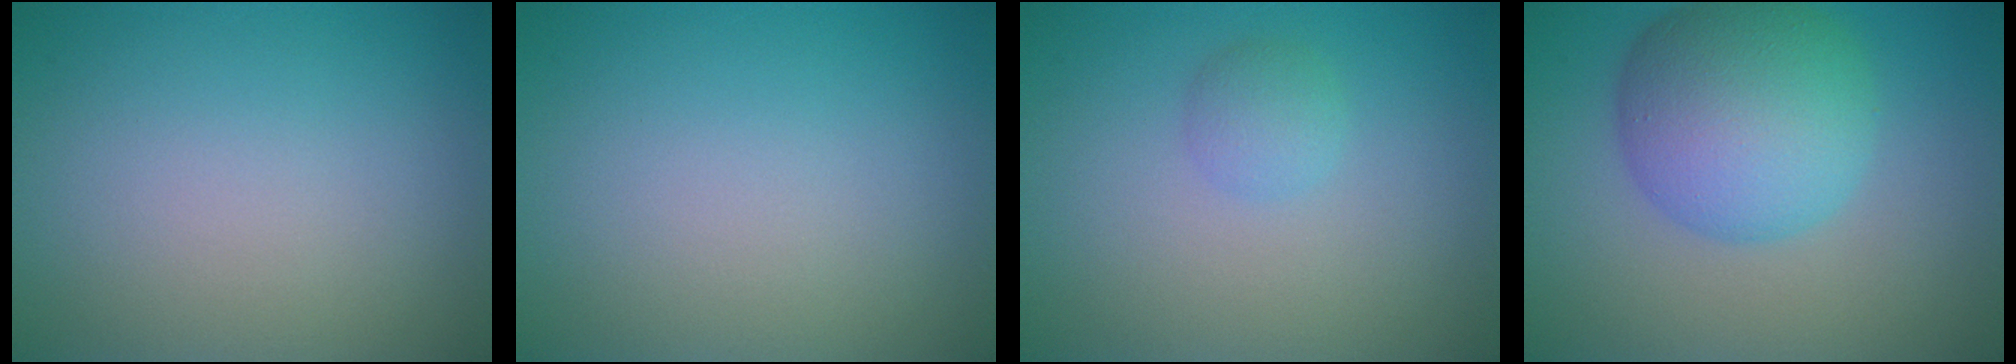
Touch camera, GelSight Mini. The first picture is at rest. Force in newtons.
{"total": 0.0}
{"total": 1.5, "press": 1.5, "slide": 0.1}
{"total": 8.5, "press": 8.5, "slide": 0.2}